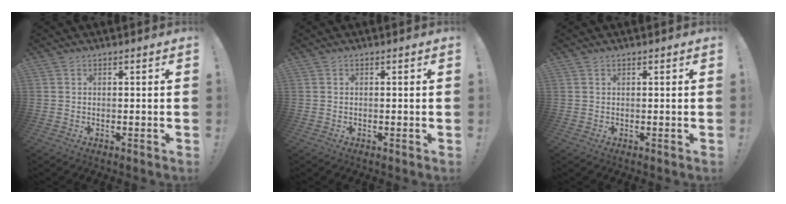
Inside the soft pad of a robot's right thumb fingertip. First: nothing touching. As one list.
[{"total": 0.0}, {"total": 0.0}]